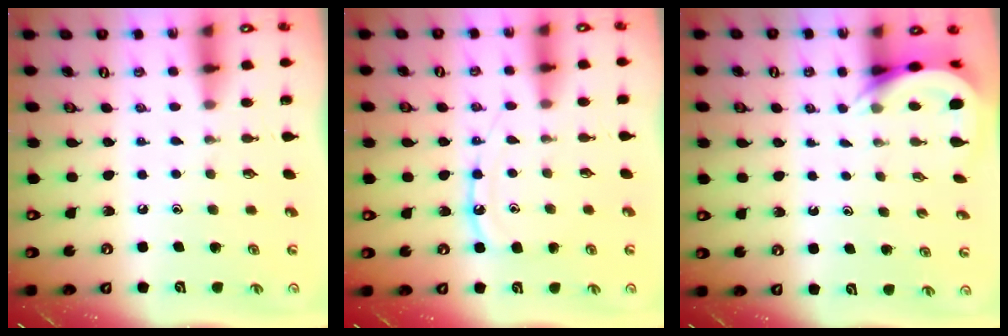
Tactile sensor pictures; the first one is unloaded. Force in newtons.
{"total": 10.2, "press": 10.1, "slide": 0.5}
{"total": 5.3, "press": 5.3, "slide": 0.3}